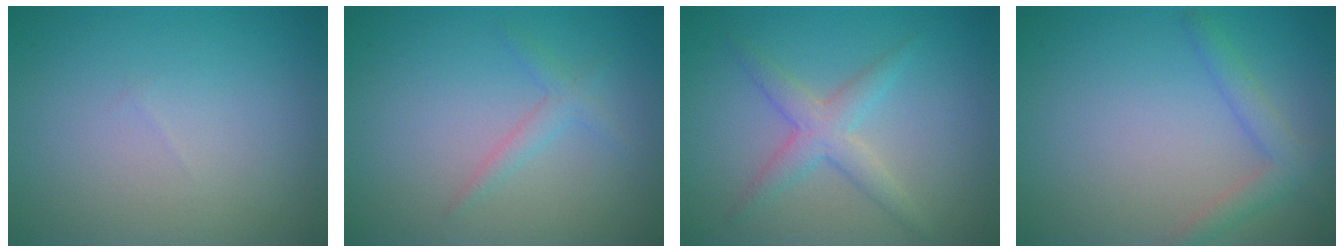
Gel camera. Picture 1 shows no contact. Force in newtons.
{"total": 1.4, "press": 1.4, "slide": 0.0}
{"total": 2.9, "press": 2.9, "slide": 0.0}
{"total": 2.3, "press": 2.3, "slide": 0.3}